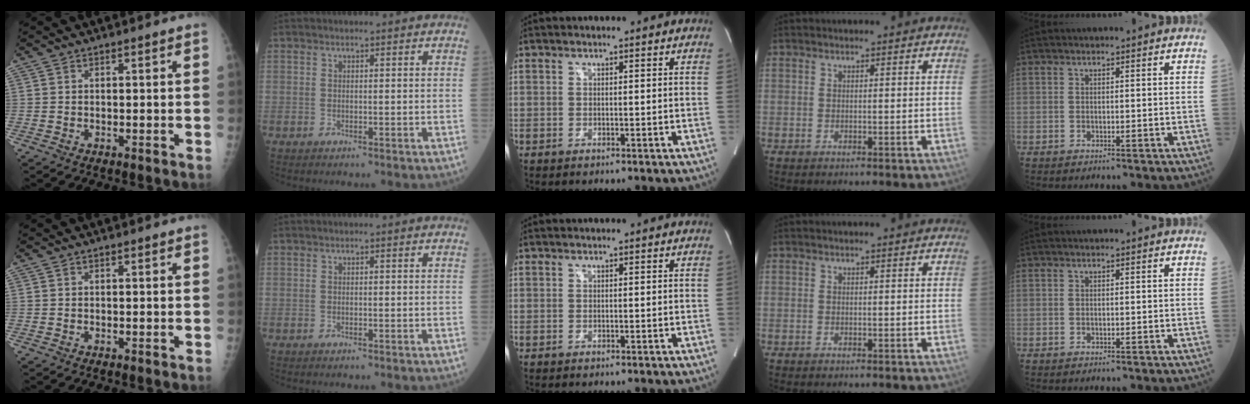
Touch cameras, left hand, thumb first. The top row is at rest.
{}